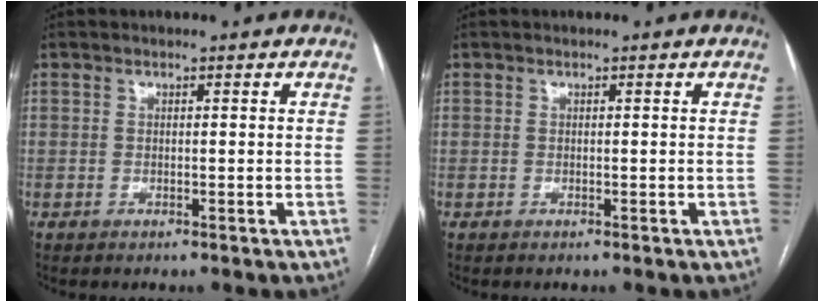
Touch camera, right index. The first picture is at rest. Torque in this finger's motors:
{"motor_torque": [0.04, 0.03, 0.00, 0.01]}